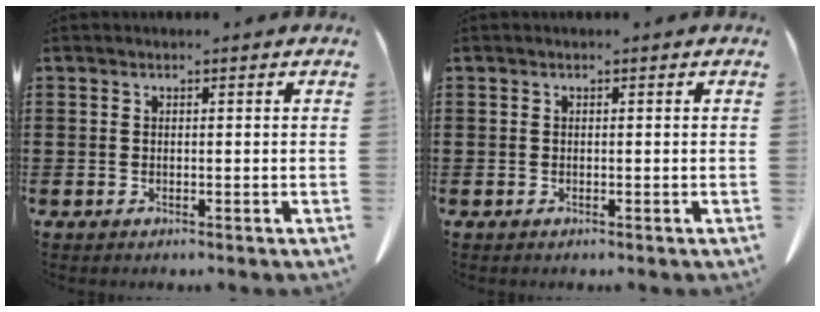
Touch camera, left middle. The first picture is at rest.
{"total": 0.0}